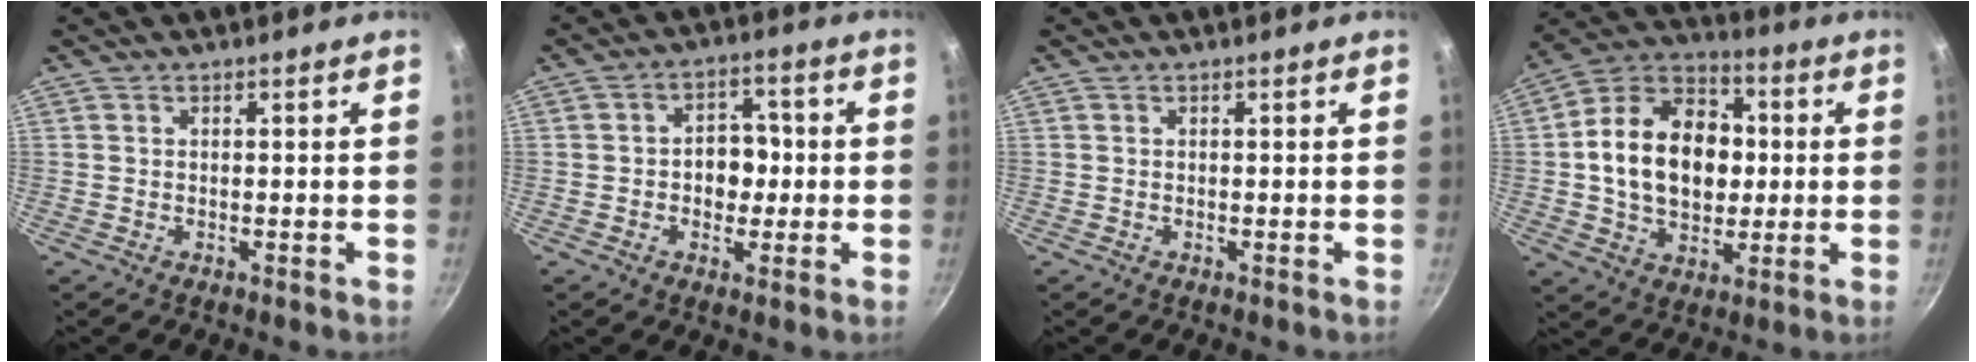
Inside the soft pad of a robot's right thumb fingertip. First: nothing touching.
{"total": 7.0, "force": [-0.4, 5.4, 4.4], "torque": [-0.020, 0.013, -0.012]}
{"total": 0.0}
{"total": 19.6, "force": [1.0, 14.3, 13.4], "torque": [-0.191, 0.026, 0.007]}